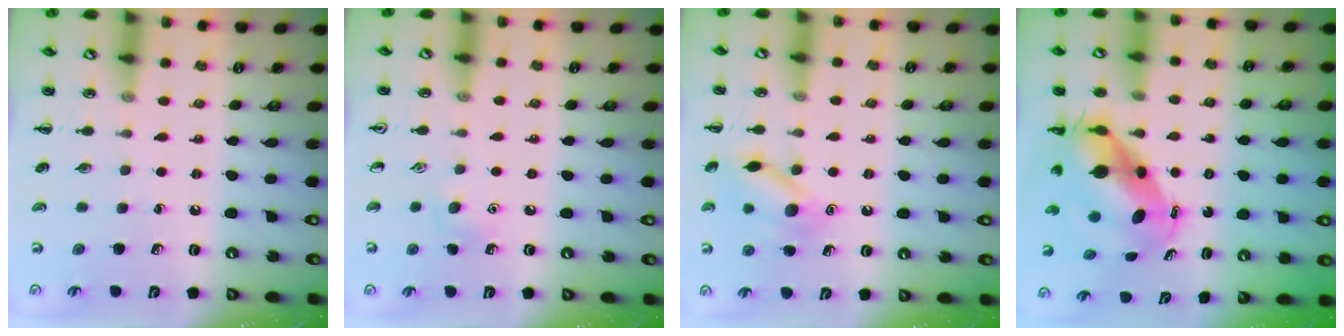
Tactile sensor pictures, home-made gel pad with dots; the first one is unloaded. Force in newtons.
{"total": 5.5, "press": 5.3, "slide": 1.5}
{"total": 11.9, "press": 11.9, "slide": 0.6}
{"total": 8.7, "press": 8.3, "slide": 2.5}